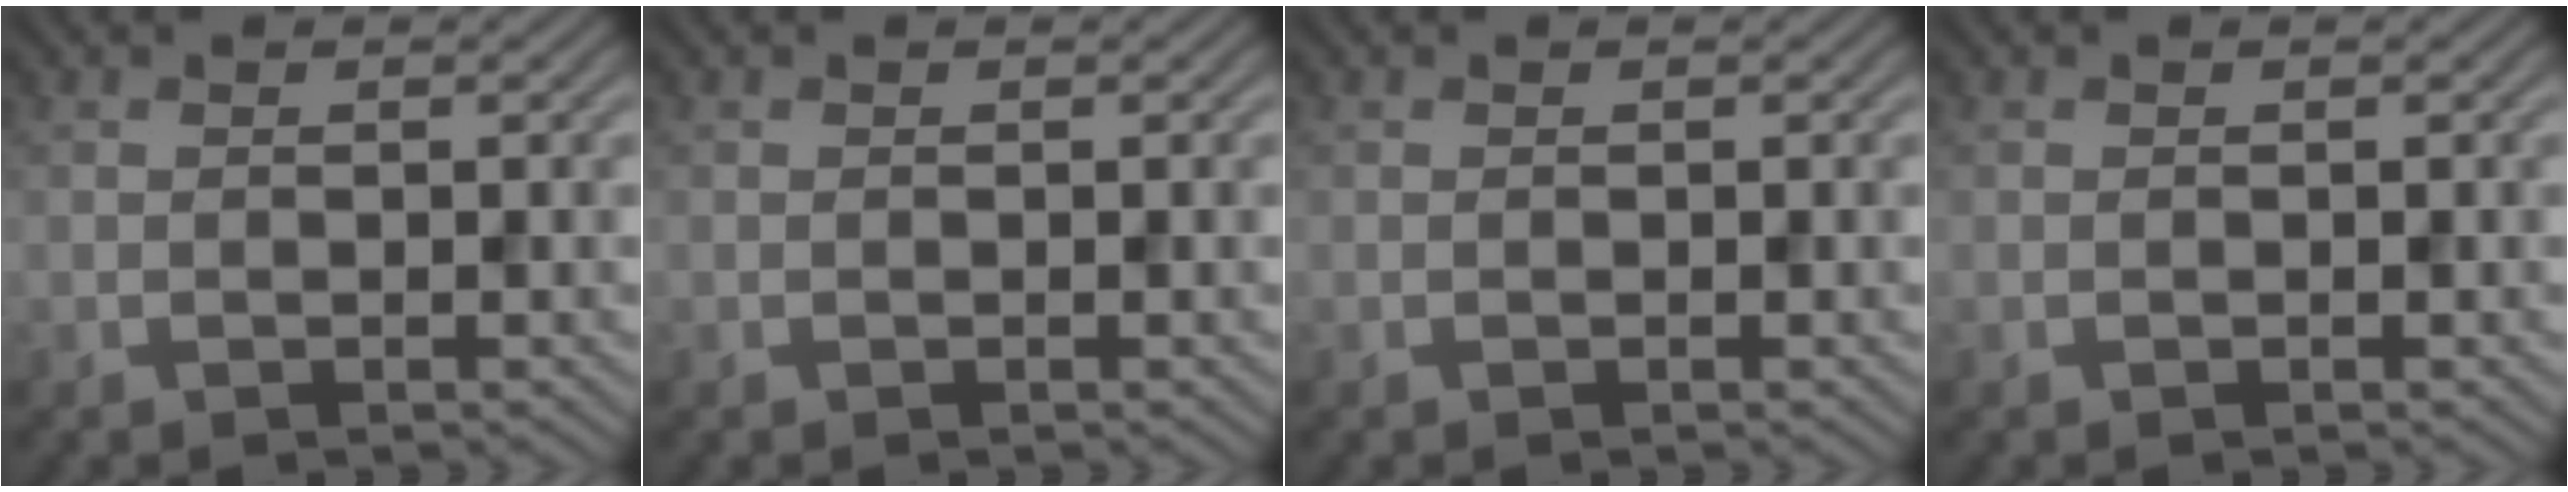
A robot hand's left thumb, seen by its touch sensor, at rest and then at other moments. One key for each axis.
{"total": 0.0}
{"total": 0.0}
{"total": 0.0}